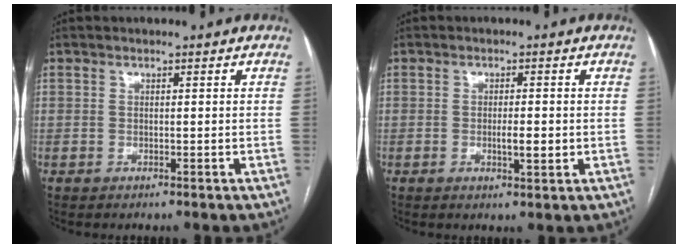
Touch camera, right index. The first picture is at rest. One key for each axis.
{"total": 3.0, "fx": -0.4, "fy": 0.7, "fz": 2.9, "tx": -0.049, "ty": -0.002, "tz": -0.005}